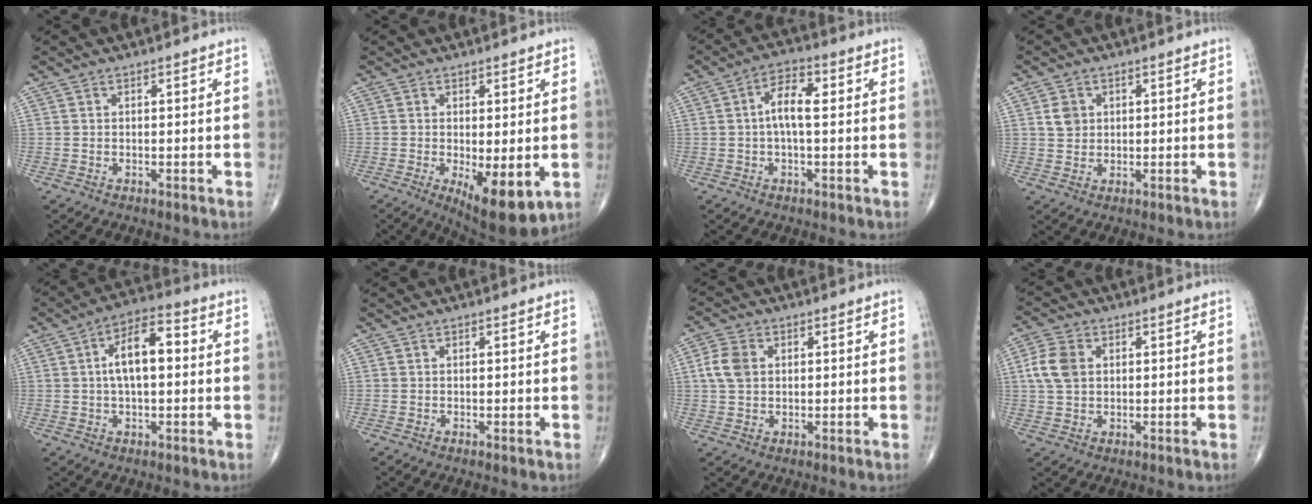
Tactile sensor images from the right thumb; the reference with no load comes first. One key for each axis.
{"total": 9.7, "fx": -2.5, "fy": 3.4, "fz": 8.7, "tx": -0.123, "ty": -0.024, "tz": -0.028}
{"total": 6.2, "fx": 0.5, "fy": 2.6, "fz": 5.6, "tx": -0.098, "ty": 0.019, "tz": -0.001}
{"total": 3.3, "fx": 1.0, "fy": 2.8, "fz": 1.5, "tx": -0.013, "ty": -0.003, "tz": 0.019}
{"total": 9.9, "fx": 1.1, "fy": 4.8, "fz": 8.7, "tx": -0.142, "ty": 0.024, "tz": 0.009}
{"total": 0.0}
{"total": 5.4, "fx": 0.9, "fy": 4.0, "fz": 3.6, "tx": -0.073, "ty": 0.006, "tz": 0.013}
{"total": 6.5, "fx": 1.2, "fy": 4.7, "fz": 4.4, "tx": -0.092, "ty": 0.006, "tz": 0.020}